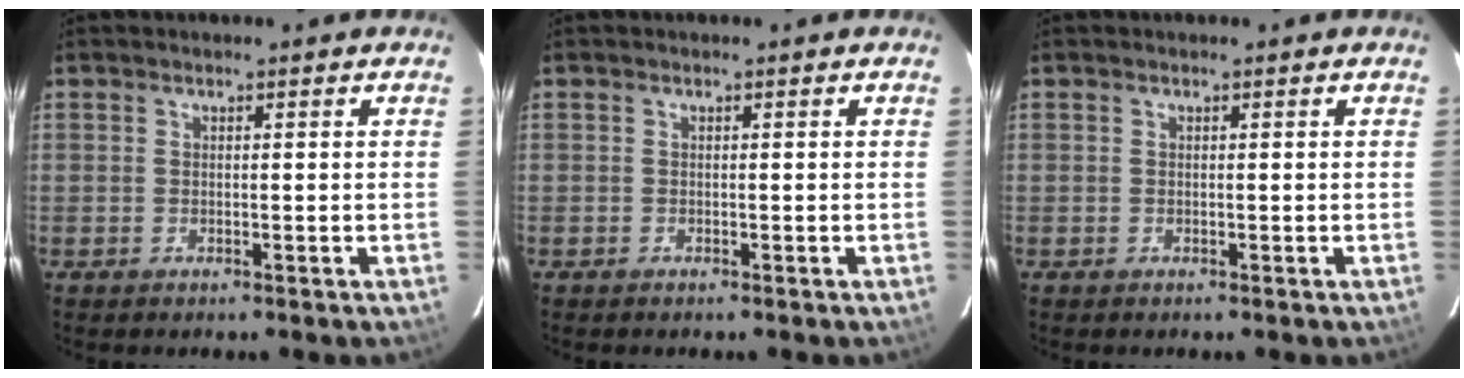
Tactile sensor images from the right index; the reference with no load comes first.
{"total": 0.0}
{"total": 0.0}